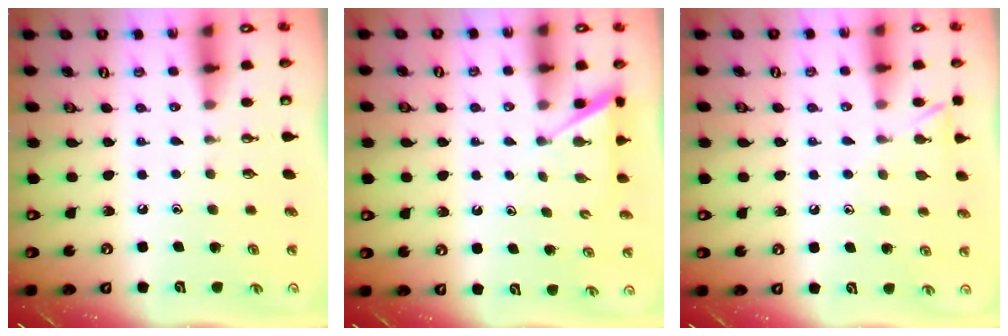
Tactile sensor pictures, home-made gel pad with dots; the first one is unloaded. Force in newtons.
{"total": 2.0, "press": 2.0, "slide": 0.3}
{"total": 6.5, "press": 6.4, "slide": 0.7}